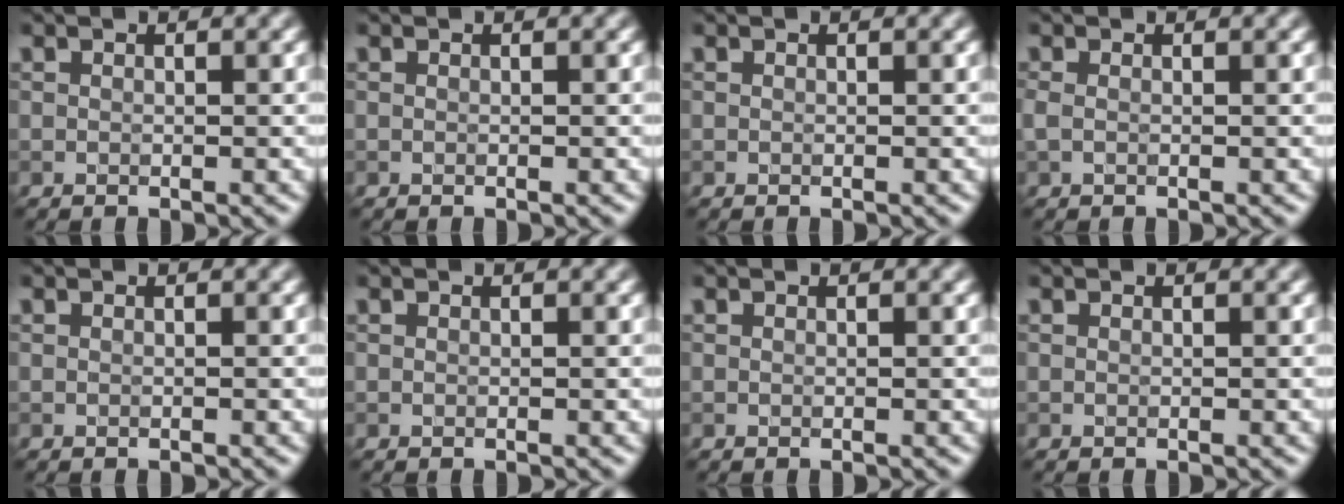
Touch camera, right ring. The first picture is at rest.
{"total": 0.0}
{"total": 0.0}
{"total": 0.7, "force": [0.0, 0.3, 0.6], "torque": [-0.015, -0.002, -0.002]}
{"total": 0.0}
{"total": 0.0}
{"total": 0.0}
{"total": 0.0}